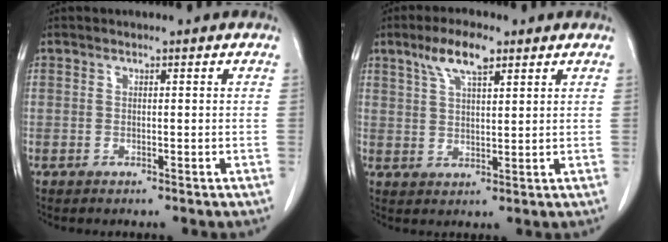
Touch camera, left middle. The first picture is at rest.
{"total": 6.5, "force": [4.1, 1.6, 4.8], "torque": [-0.099, 0.011, 0.075]}